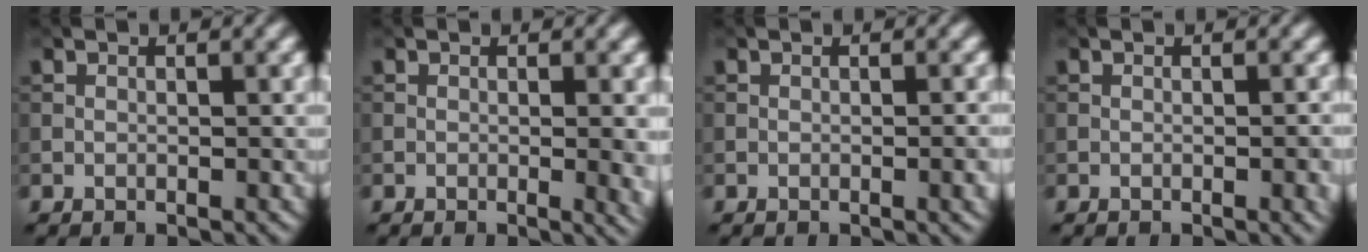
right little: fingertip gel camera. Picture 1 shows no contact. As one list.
[{"total": 2.7, "force": [-0.1, 0.8, 2.6], "torque": [-0.028, -0.004, -0.002]}, {"total": 1.9, "force": [-0.3, 0.5, 1.9], "torque": [-0.019, -0.002, -0.003]}, {"total": 1.7, "force": [-0.3, 0.4, 1.6], "torque": [-0.019, -0.003, -0.003]}]